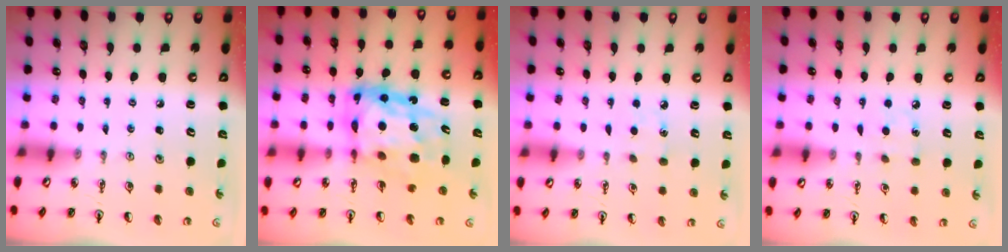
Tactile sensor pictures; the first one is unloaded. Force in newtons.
{"total": 14.8, "press": 14.7, "slide": 1.3}
{"total": 3.6, "press": 3.5, "slide": 0.4}
{"total": 6.2, "press": 6.2, "slide": 0.7}